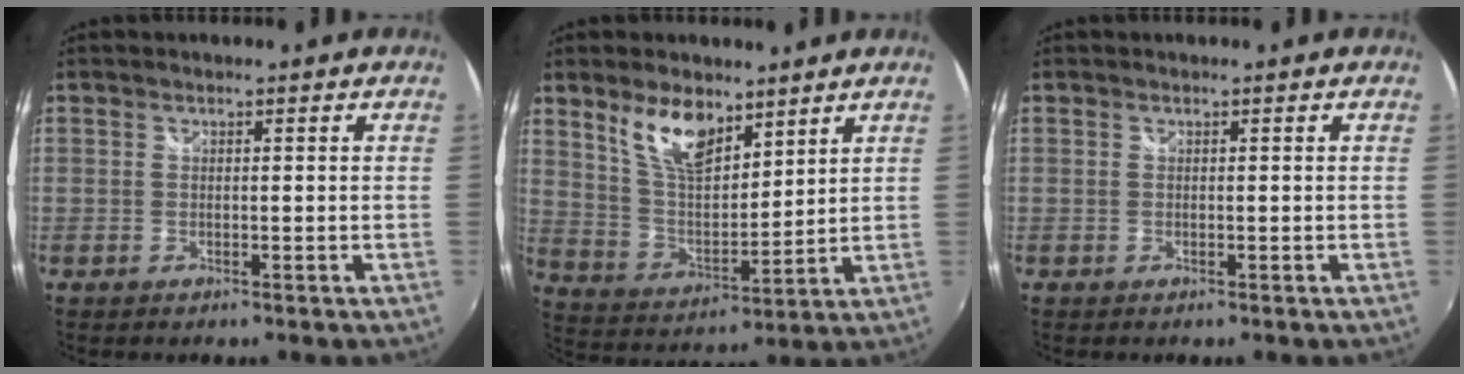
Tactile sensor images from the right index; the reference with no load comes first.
{"total": 11.4, "force": [7.4, 5.1, 7.0], "torque": [-0.130, 0.005, 0.147]}
{"total": 0.0}